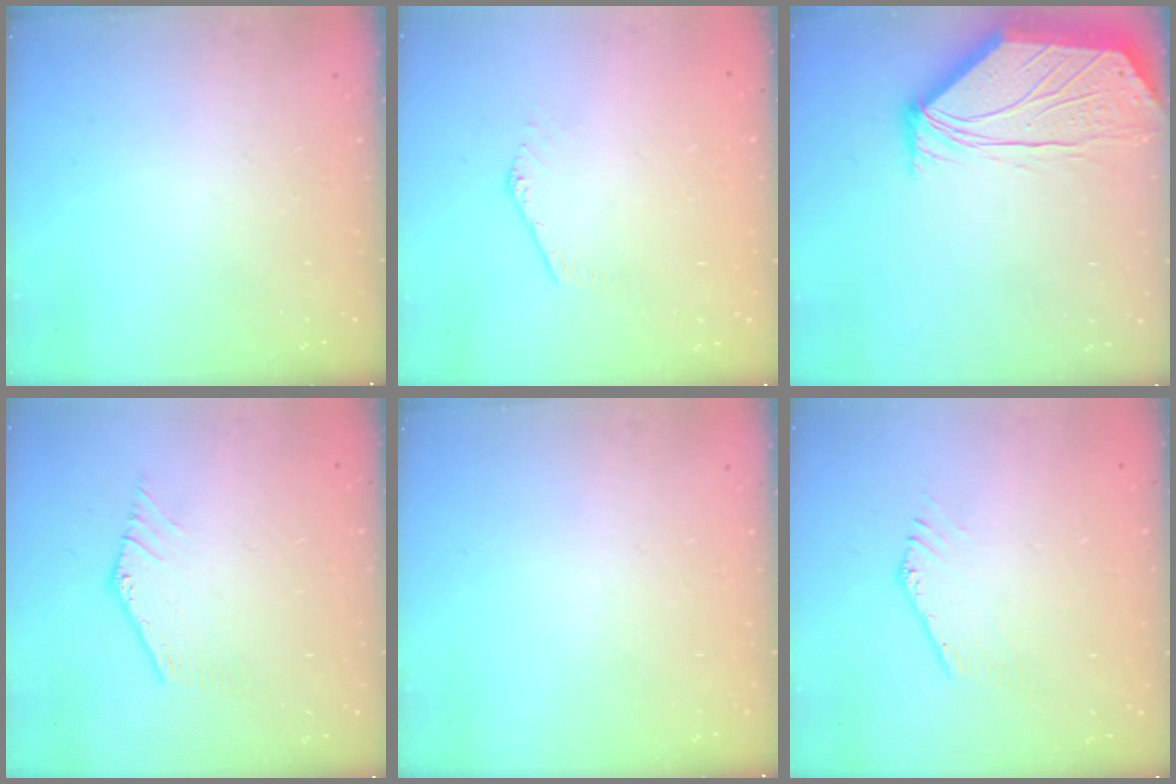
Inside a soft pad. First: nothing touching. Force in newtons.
{"total": 1.6, "press": 1.6, "slide": 0.0}
{"total": 5.2, "press": 5.2, "slide": 0.4}
{"total": 0.0}
{"total": 0.0}
{"total": 1.0, "press": 1.0, "slide": 0.1}